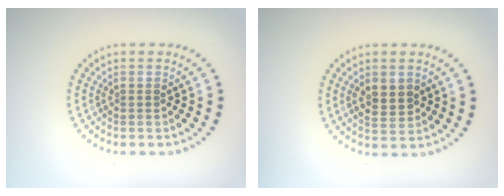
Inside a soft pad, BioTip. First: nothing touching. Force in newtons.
{"total": 2.6, "press": 2.6, "slide": 0.2}